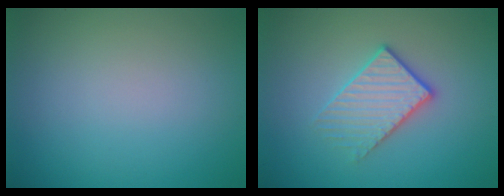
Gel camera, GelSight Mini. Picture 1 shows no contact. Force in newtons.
{"total": 3.1, "press": 2.8, "slide": 1.4}